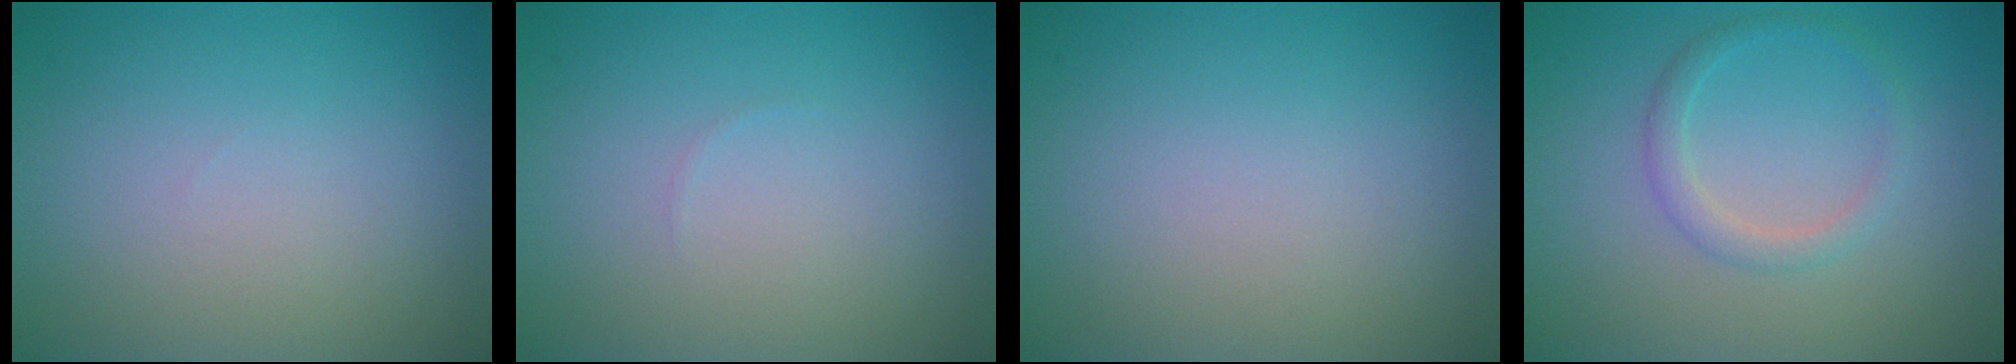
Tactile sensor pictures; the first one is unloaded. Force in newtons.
{"total": 0.0}
{"total": 0.0}
{"total": 1.7, "press": 1.7, "slide": 0.0}